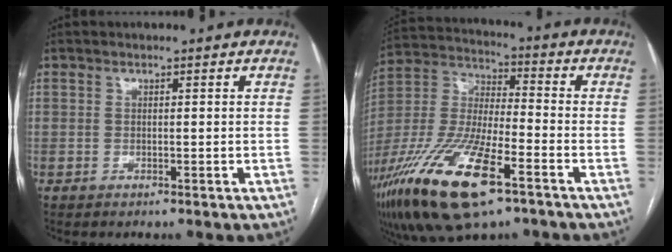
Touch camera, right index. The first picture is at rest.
{"total": 21.7, "force": [-11.9, 5.6, 17.2], "torque": [-0.389, -0.045, -0.219]}